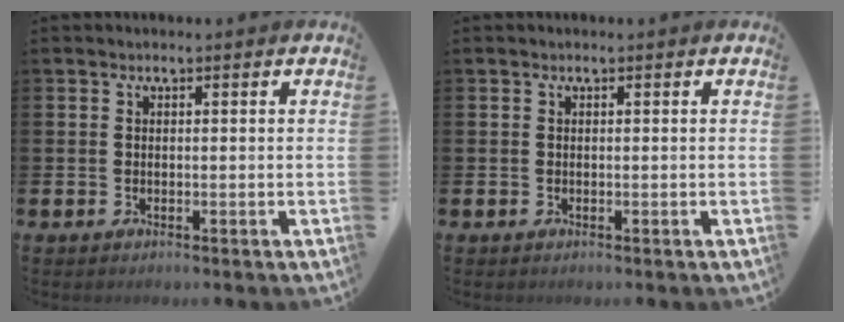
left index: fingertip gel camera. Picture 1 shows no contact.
{"total": 0.0}